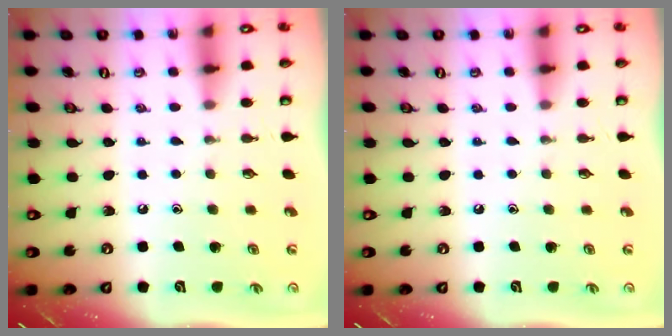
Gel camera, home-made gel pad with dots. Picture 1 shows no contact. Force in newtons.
{"total": 0.0}